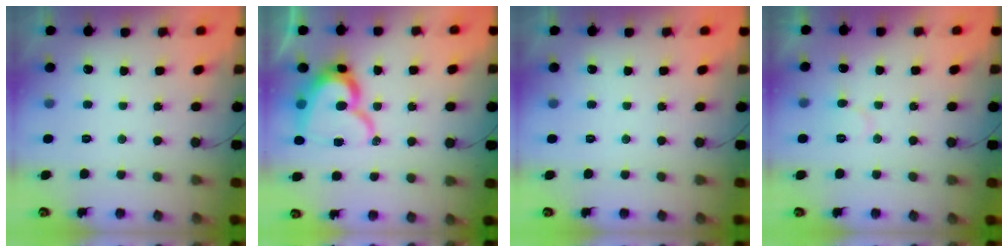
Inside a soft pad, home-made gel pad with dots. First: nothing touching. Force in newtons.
{"total": 16.5, "press": 16.5, "slide": 1.3}
{"total": 0.0}
{"total": 6.7, "press": 6.7, "slide": 0.8}